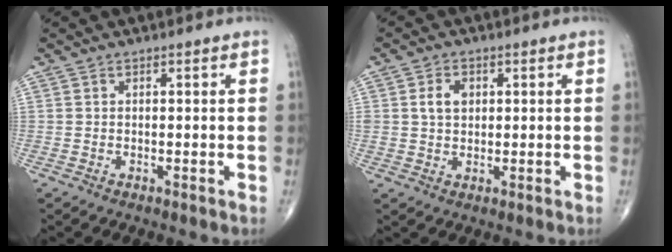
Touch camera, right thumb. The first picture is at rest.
{"total": 4.2, "force": [1.0, 3.0, 2.7], "torque": [-0.039, 0.000, 0.019]}